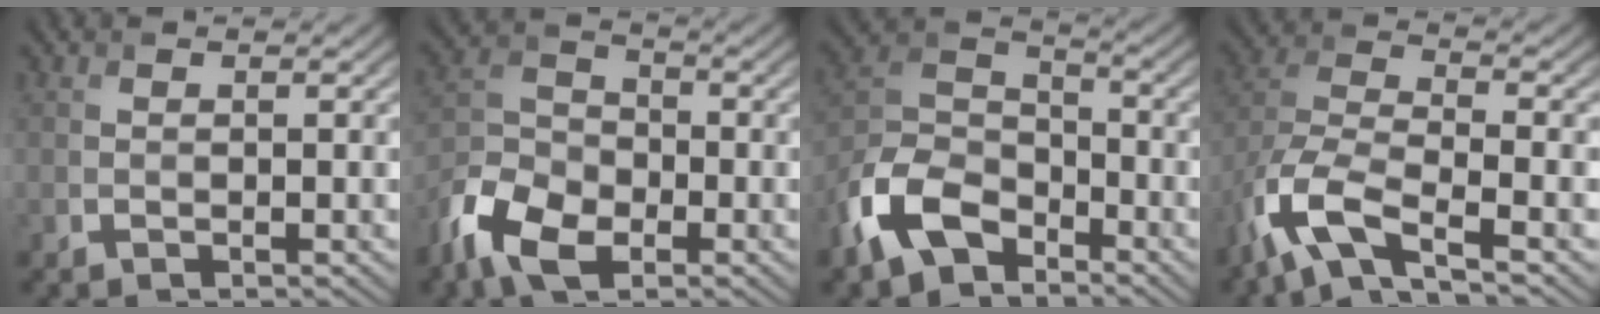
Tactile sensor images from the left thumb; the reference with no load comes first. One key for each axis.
{"total": 9.3, "fx": -5.4, "fy": 5.2, "fz": 5.5, "tx": -0.128, "ty": -0.013, "tz": -0.122}
{"total": 10.8, "fx": -6.7, "fy": 5.9, "fz": 6.0, "tx": -0.137, "ty": -0.007, "tz": -0.157}
{"total": 10.1, "fx": -6.1, "fy": 3.4, "fz": 7.4, "tx": -0.160, "ty": -0.008, "tz": -0.137}